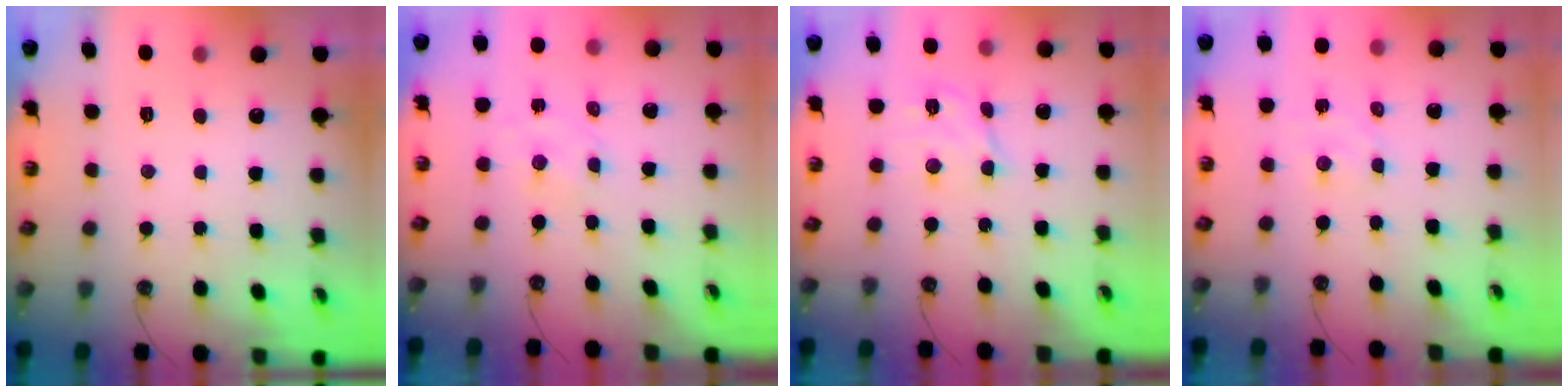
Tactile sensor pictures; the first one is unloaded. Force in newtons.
{"total": 1.3, "press": 1.3, "slide": 0.2}
{"total": 8.0, "press": 8.0, "slide": 0.5}
{"total": 2.6, "press": 2.6, "slide": 0.4}